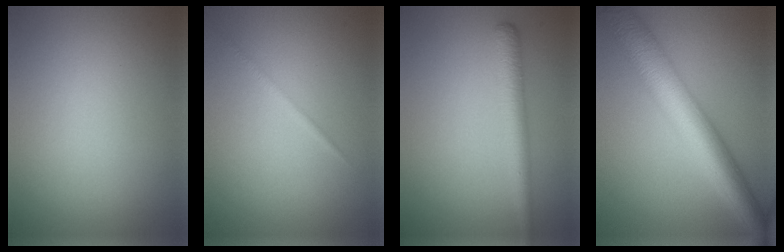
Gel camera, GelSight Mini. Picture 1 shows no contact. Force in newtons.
{"total": 0.7, "press": 0.7, "slide": 0.1}
{"total": 3.2, "press": 3.2, "slide": 0.1}
{"total": 9.2, "press": 9.2, "slide": 0.2}